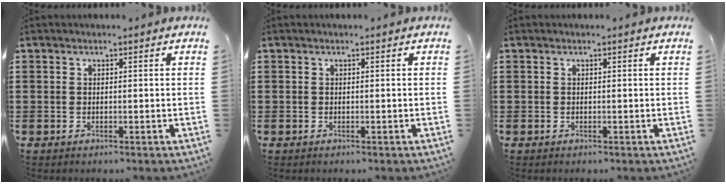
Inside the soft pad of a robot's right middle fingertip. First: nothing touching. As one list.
[{"total": 0.0}, {"total": 0.0}]